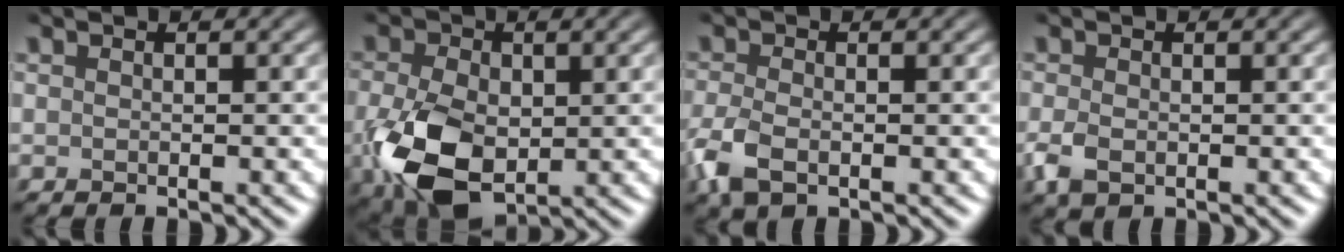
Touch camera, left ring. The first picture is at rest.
{"total": 8.0, "force": [-1.3, 5.3, 5.8], "torque": [-0.147, -0.021, -0.017]}
{"total": 3.4, "force": [-1.4, 1.7, 2.5], "torque": [-0.068, -0.007, -0.034]}
{"total": 2.2, "force": [-0.6, 1.4, 1.7], "torque": [-0.042, -0.009, -0.012]}